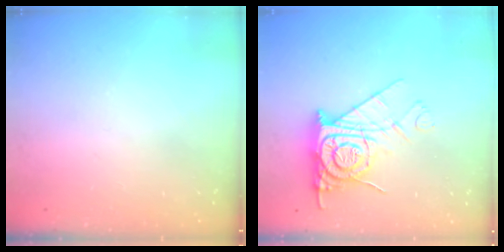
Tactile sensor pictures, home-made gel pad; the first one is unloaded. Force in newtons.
{"total": 12.8, "press": 12.7, "slide": 1.2}